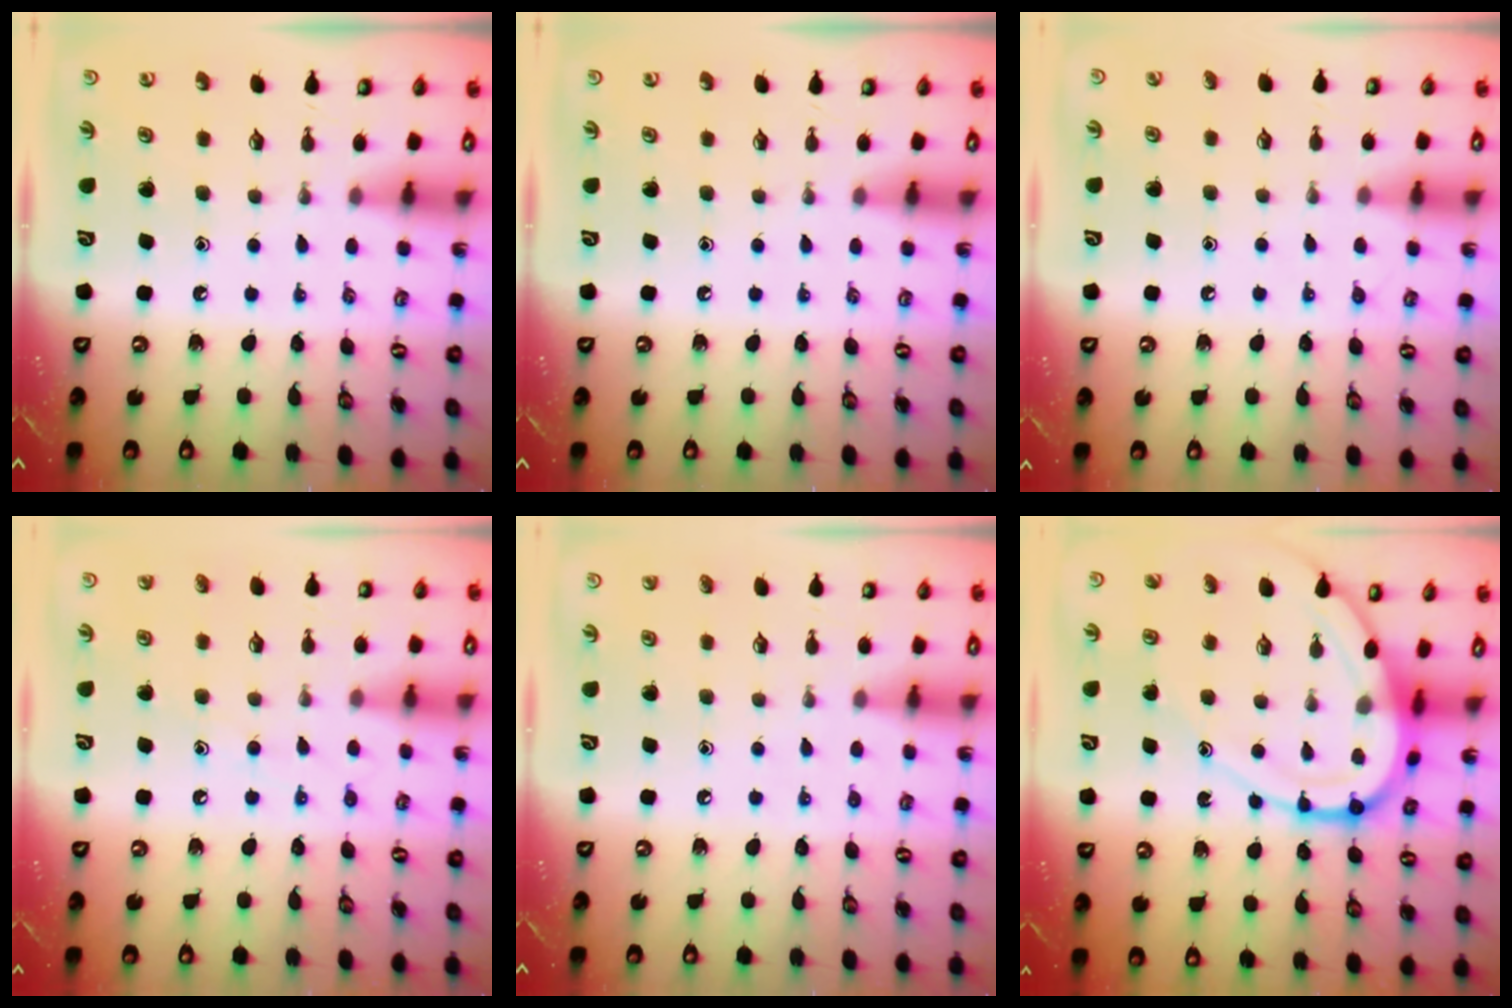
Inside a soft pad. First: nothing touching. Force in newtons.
{"total": 0.0}
{"total": 4.3, "press": 4.2, "slide": 0.6}
{"total": 7.0, "press": 7.0, "slide": 0.6}
{"total": 4.3, "press": 4.3, "slide": 0.5}
{"total": 14.5, "press": 14.4, "slide": 1.8}